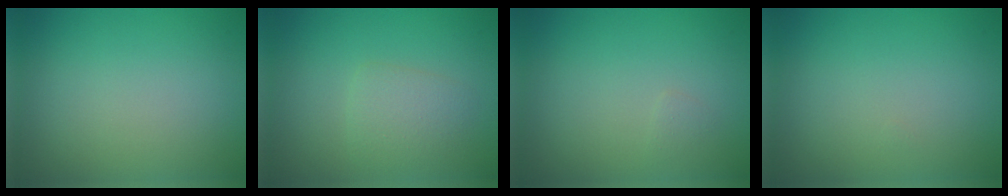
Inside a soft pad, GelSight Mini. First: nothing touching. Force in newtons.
{"total": 2.0, "press": 2.0, "slide": 0.0}
{"total": 0.5, "press": 0.5, "slide": 0.0}
{"total": 0.0}